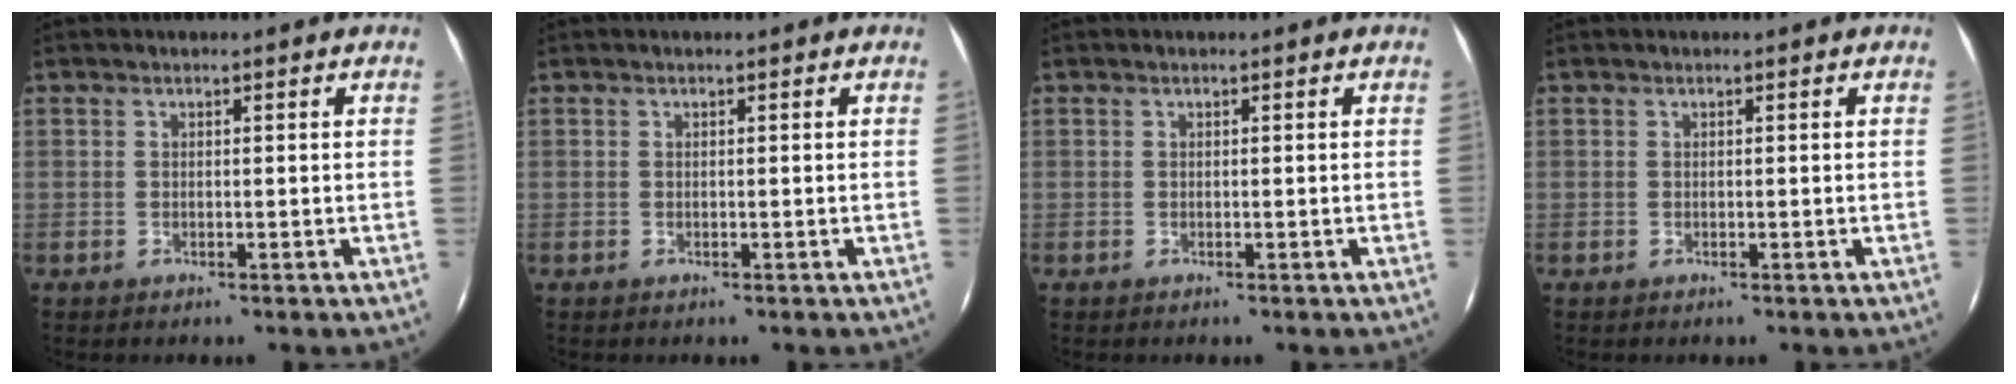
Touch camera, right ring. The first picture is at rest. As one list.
[{"total": 0.0}, {"total": 0.0}, {"total": 0.0}]